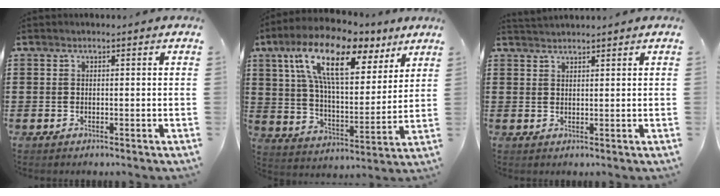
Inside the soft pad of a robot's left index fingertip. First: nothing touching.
{"total": 16.1, "force": [9.5, 5.9, 11.6], "torque": [-0.233, -0.022, 0.166]}
{"total": 1.6, "force": [1.6, 0.0, 0.2], "torque": [-0.007, 0.002, 0.032]}